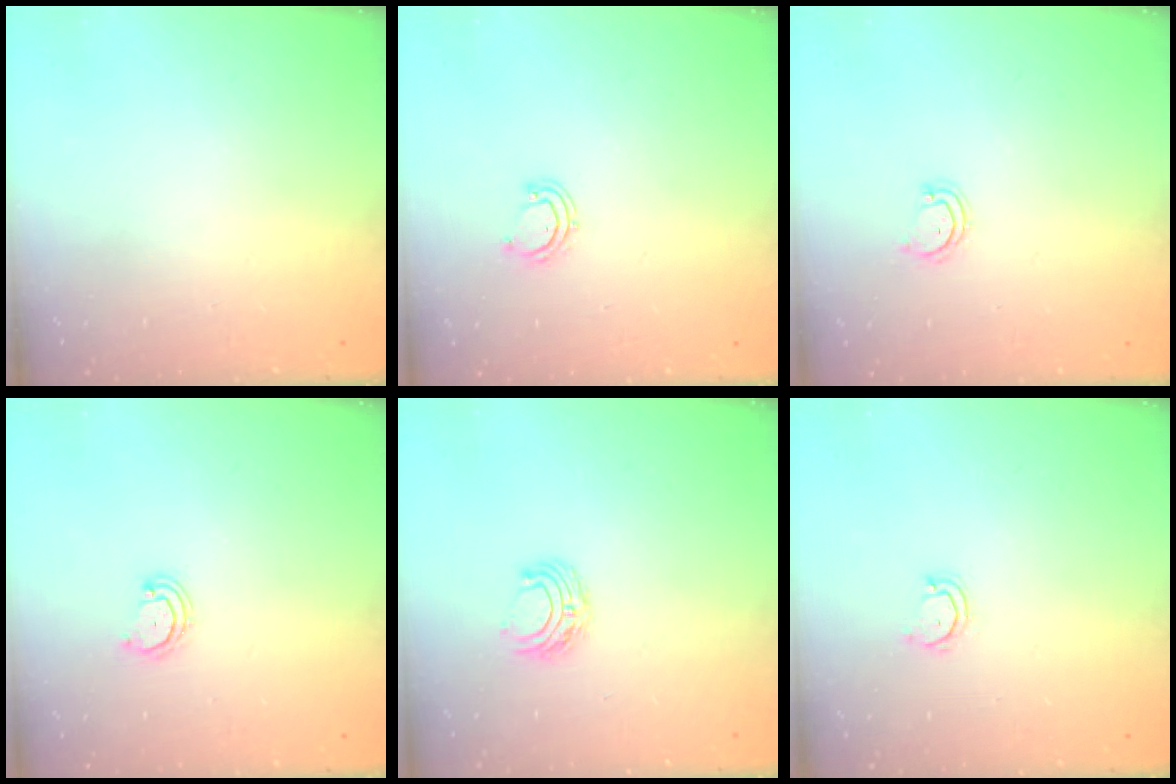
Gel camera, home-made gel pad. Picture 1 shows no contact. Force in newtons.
{"total": 4.8, "press": 4.5, "slide": 1.8}
{"total": 2.8, "press": 2.8, "slide": 0.3}
{"total": 2.8, "press": 2.8, "slide": 0.2}
{"total": 6.2, "press": 6.2, "slide": 0.5}
{"total": 2.9, "press": 2.9, "slide": 0.3}